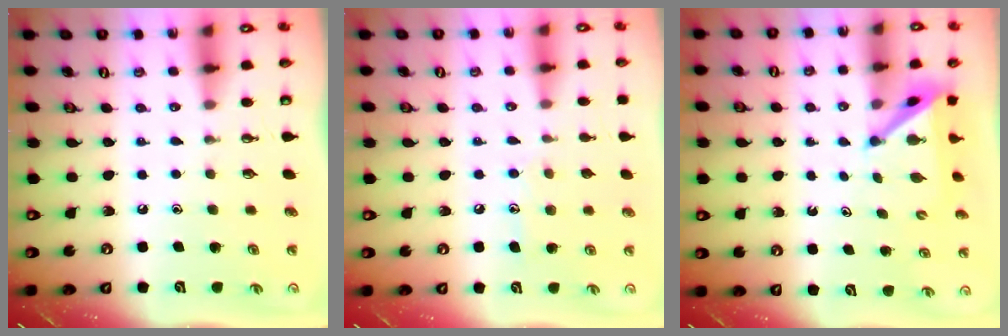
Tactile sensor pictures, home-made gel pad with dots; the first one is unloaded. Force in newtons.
{"total": 7.0, "press": 7.0, "slide": 0.1}
{"total": 4.7, "press": 4.7, "slide": 0.5}